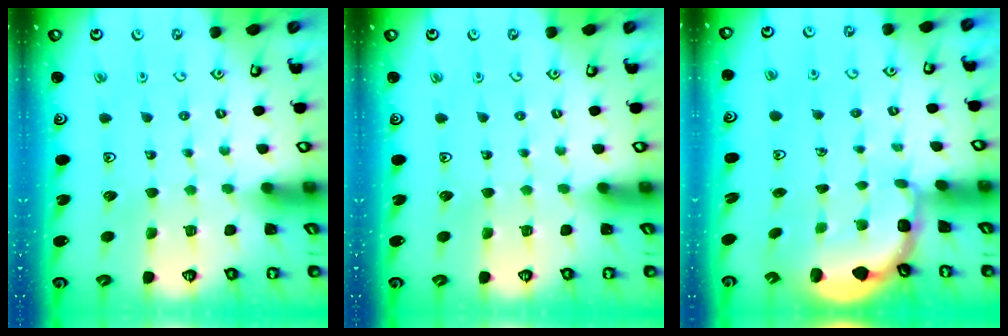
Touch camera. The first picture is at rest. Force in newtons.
{"total": 0.0}
{"total": 2.4, "press": 1.7, "slide": 1.7}